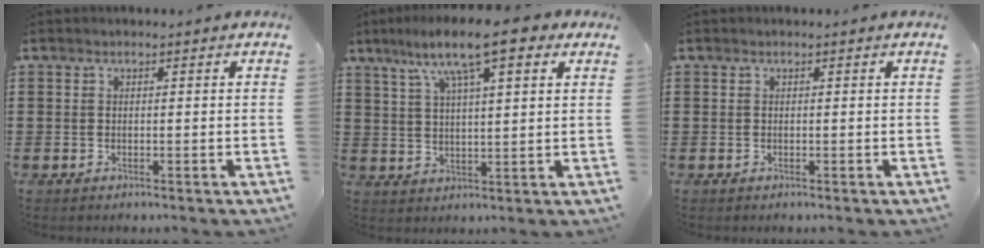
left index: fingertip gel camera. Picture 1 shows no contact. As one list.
[{"total": 11.1, "force": [7.0, 2.4, 8.3], "torque": [-0.160, -0.007, 0.117]}, {"total": 0.0}]